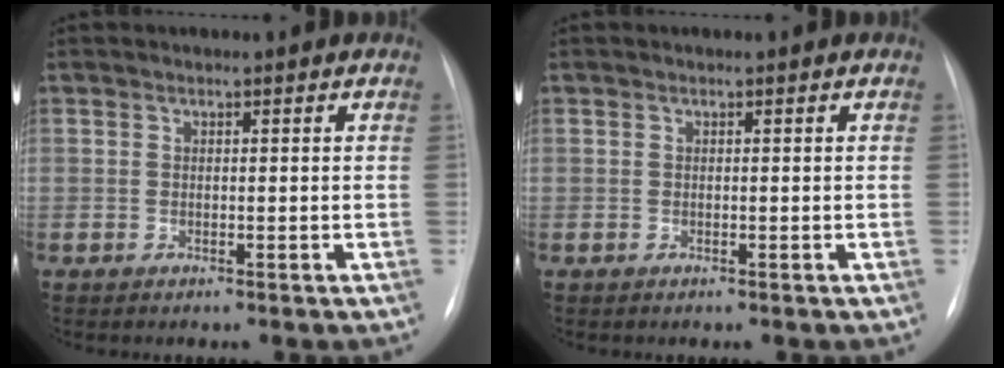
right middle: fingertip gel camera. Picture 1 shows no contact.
{"total": 0.0}